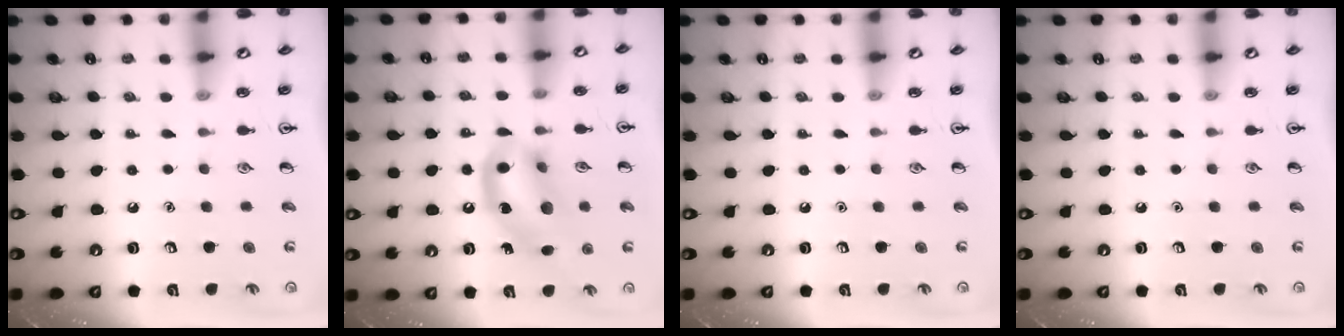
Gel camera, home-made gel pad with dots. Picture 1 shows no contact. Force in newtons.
{"total": 13.7, "press": 13.3, "slide": 3.2}
{"total": 0.0}
{"total": 0.0}